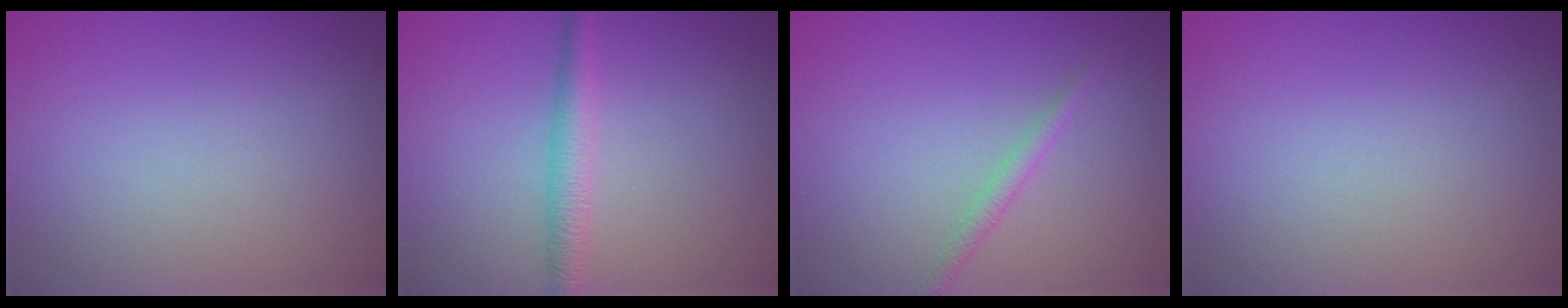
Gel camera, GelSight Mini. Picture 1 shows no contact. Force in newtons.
{"total": 2.4, "press": 2.4, "slide": 0.0}
{"total": 1.3, "press": 1.3, "slide": 0.1}
{"total": 0.0}